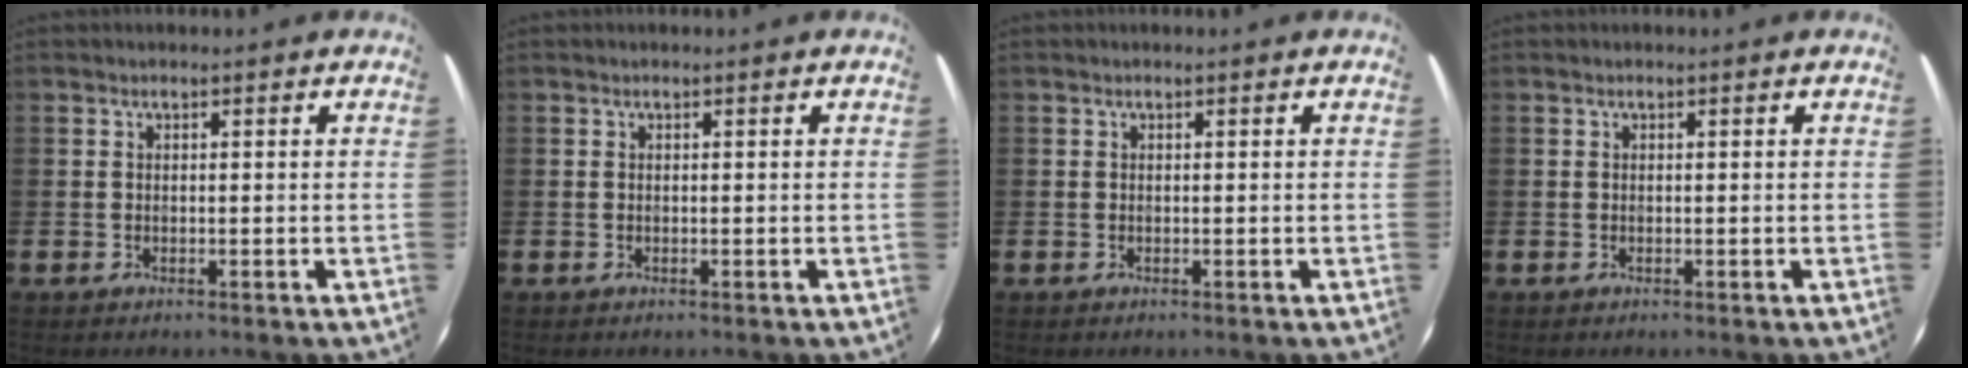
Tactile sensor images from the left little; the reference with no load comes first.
{"total": 0.0}
{"total": 0.0}
{"total": 0.0}